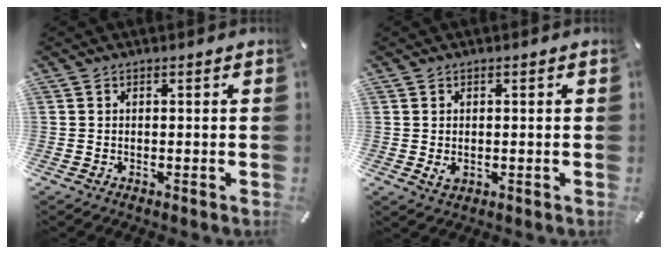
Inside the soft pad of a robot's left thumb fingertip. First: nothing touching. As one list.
[{"total": 1.6, "force": [0.0, 1.3, 0.8], "torque": [-0.005, 0.000, -0.001]}]